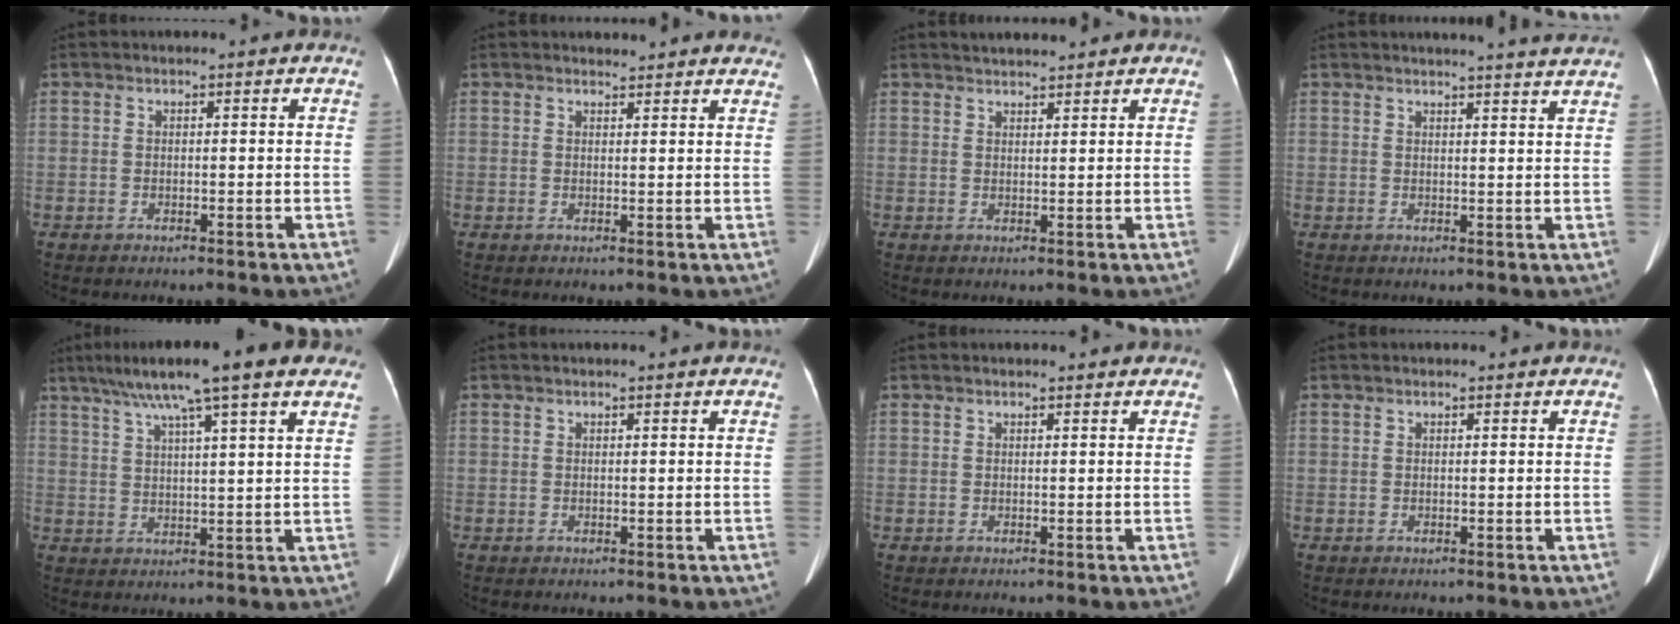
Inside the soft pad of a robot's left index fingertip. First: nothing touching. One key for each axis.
{"total": 6.2, "fx": 6.0, "fy": 1.4, "fz": 0.8, "tx": 0.007, "ty": 0.005, "tz": 0.047}
{"total": 3.2, "fx": 3.0, "fy": 0.5, "fz": 0.8, "tx": -0.011, "ty": 0.020, "tz": 0.050}
{"total": 9.8, "fx": 9.2, "fy": -0.9, "fz": 3.4, "tx": -0.041, "ty": -0.015, "tz": 0.089}
{"total": 14.1, "fx": 9.7, "fy": 0.5, "fz": 10.1, "tx": -0.166, "ty": 0.041, "tz": 0.138}
{"total": 0.0}
{"total": 1.5, "fx": 1.4, "fy": 0.2, "fz": 0.5, "tx": -0.013, "ty": 0.007, "tz": 0.014}
{"total": 0.0}